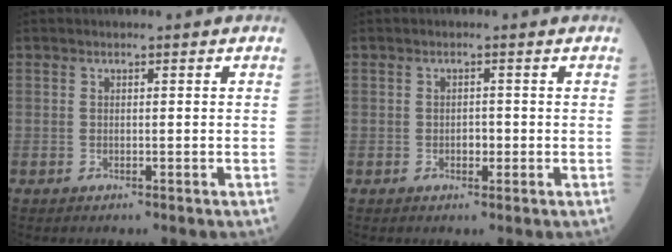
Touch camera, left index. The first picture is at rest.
{"total": 1.3, "force": [-0.6, 0.9, 0.8], "torque": [-0.013, -0.001, -0.008]}